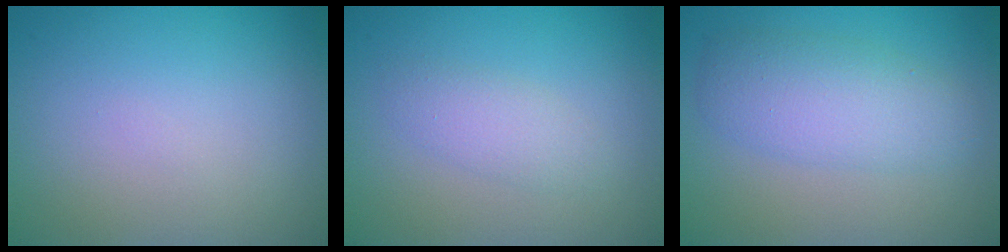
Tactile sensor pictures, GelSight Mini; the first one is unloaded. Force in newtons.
{"total": 2.0, "press": 2.0, "slide": 0.1}
{"total": 4.5, "press": 4.5, "slide": 0.1}